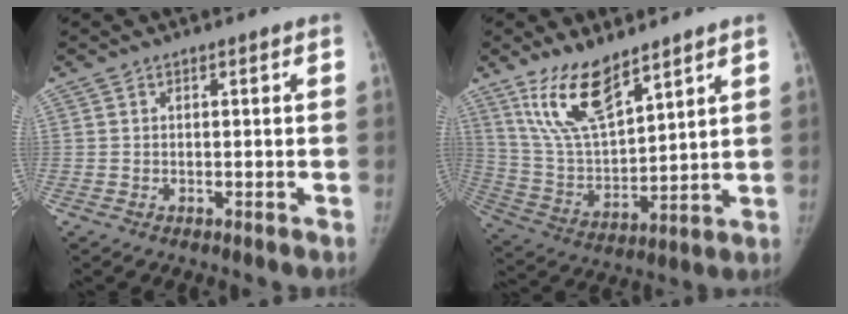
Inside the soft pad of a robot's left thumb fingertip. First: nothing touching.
{"total": 14.1, "force": [9.8, 5.0, 8.8], "torque": [-0.145, -0.052, 0.203]}